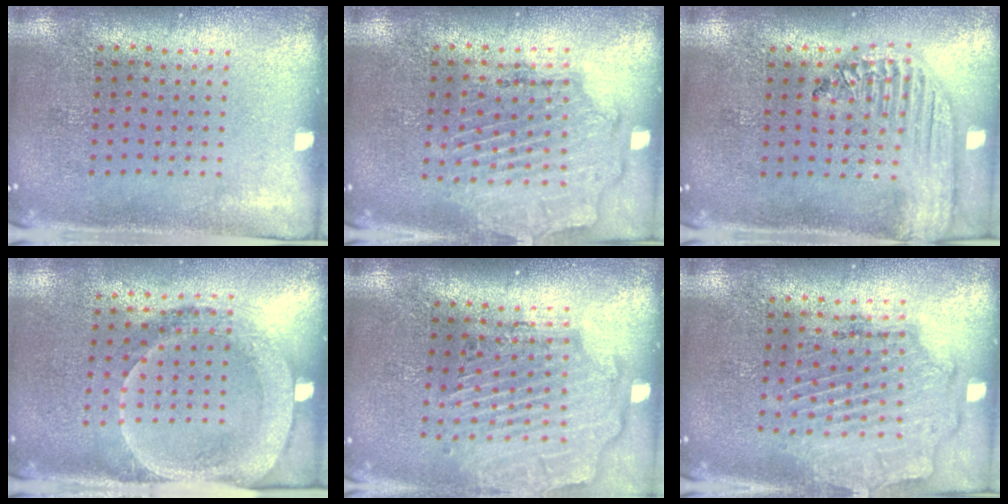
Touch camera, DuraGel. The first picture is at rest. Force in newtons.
{"total": 1.8, "press": 1.7, "slide": 0.6}
{"total": 2.2, "press": 1.9, "slide": 1.1}
{"total": 1.7, "press": 1.6, "slide": 0.7}
{"total": 2.7, "press": 2.2, "slide": 1.5}
{"total": 1.8, "press": 1.7, "slide": 0.6}